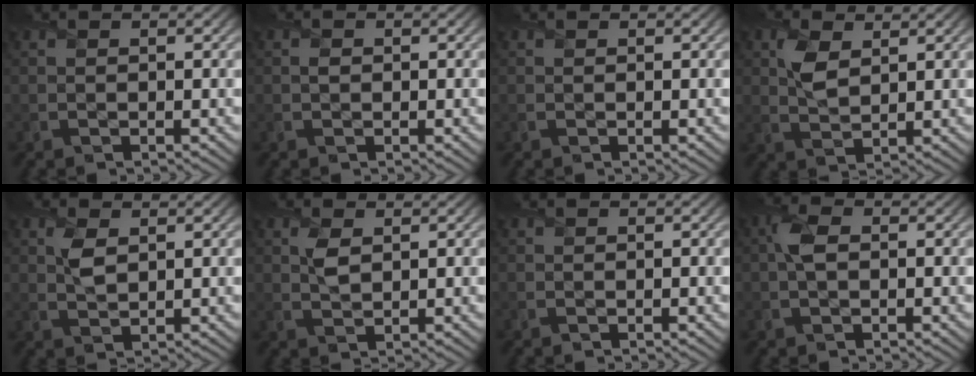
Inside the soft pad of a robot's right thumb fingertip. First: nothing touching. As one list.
[{"total": 0.8, "force": [0.0, 0.7, 0.3], "torque": [-0.006, -0.004, -0.002]}, {"total": 0.0}, {"total": 4.0, "force": [1.7, 2.3, 2.8], "torque": [-0.068, 0.003, 0.032]}, {"total": 2.8, "force": [1.1, 1.5, 2.1], "torque": [-0.053, 0.001, 0.024]}, {"total": 2.5, "force": [1.0, 1.3, 1.8], "torque": [-0.046, 0.001, 0.021]}, {"total": 0.0}, {"total": 3.1, "force": [0.3, 1.8, 2.5], "torque": [-0.062, 0.006, 0.000]}]